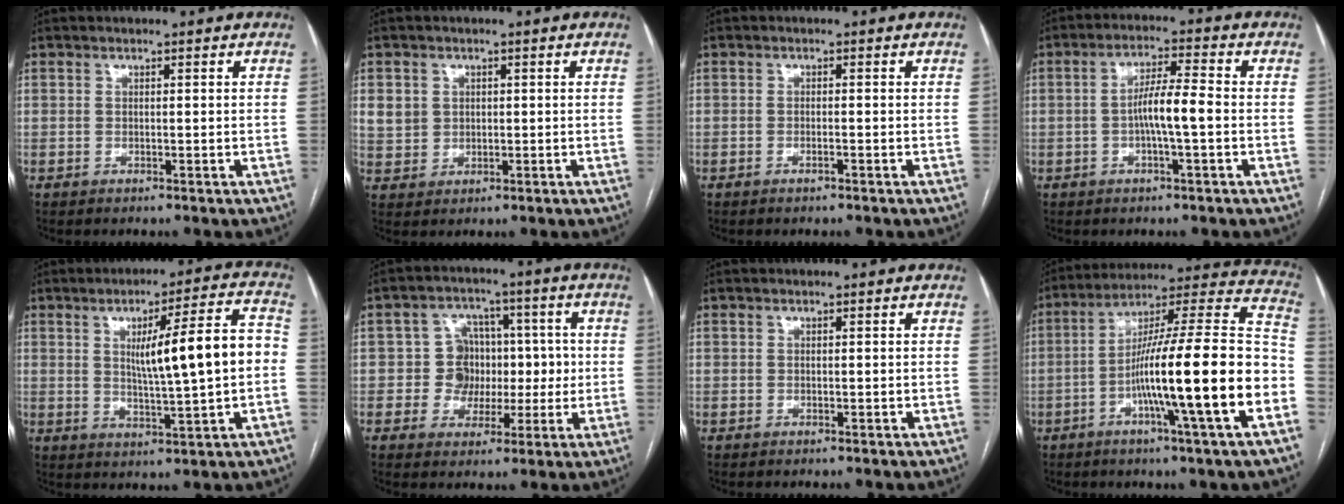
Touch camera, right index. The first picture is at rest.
{"total": 5.0, "force": [1.3, 4.6, 1.5], "torque": [-0.029, 0.010, 0.036]}
{"total": 0.8, "force": [-0.5, 0.1, 0.6], "torque": [-0.014, 0.000, -0.009]}
{"total": 6.0, "force": [-1.0, 0.4, 5.9], "torque": [-0.112, 0.009, -0.020]}
{"total": 12.5, "force": [0.7, 0.9, 12.4], "torque": [-0.183, 0.018, 0.016]}
{"total": 8.1, "force": [-0.1, 7.6, 2.8], "torque": [-0.025, 0.042, 0.002]}
{"total": 0.0}
{"total": 23.1, "force": [-6.7, -0.4, 22.0], "torque": [-0.303, 0.003, -0.120]}